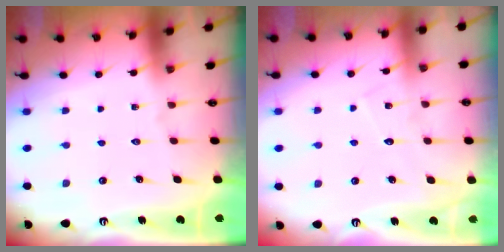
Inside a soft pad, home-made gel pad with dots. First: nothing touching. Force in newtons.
{"total": 6.0, "press": 6.0, "slide": 0.3}